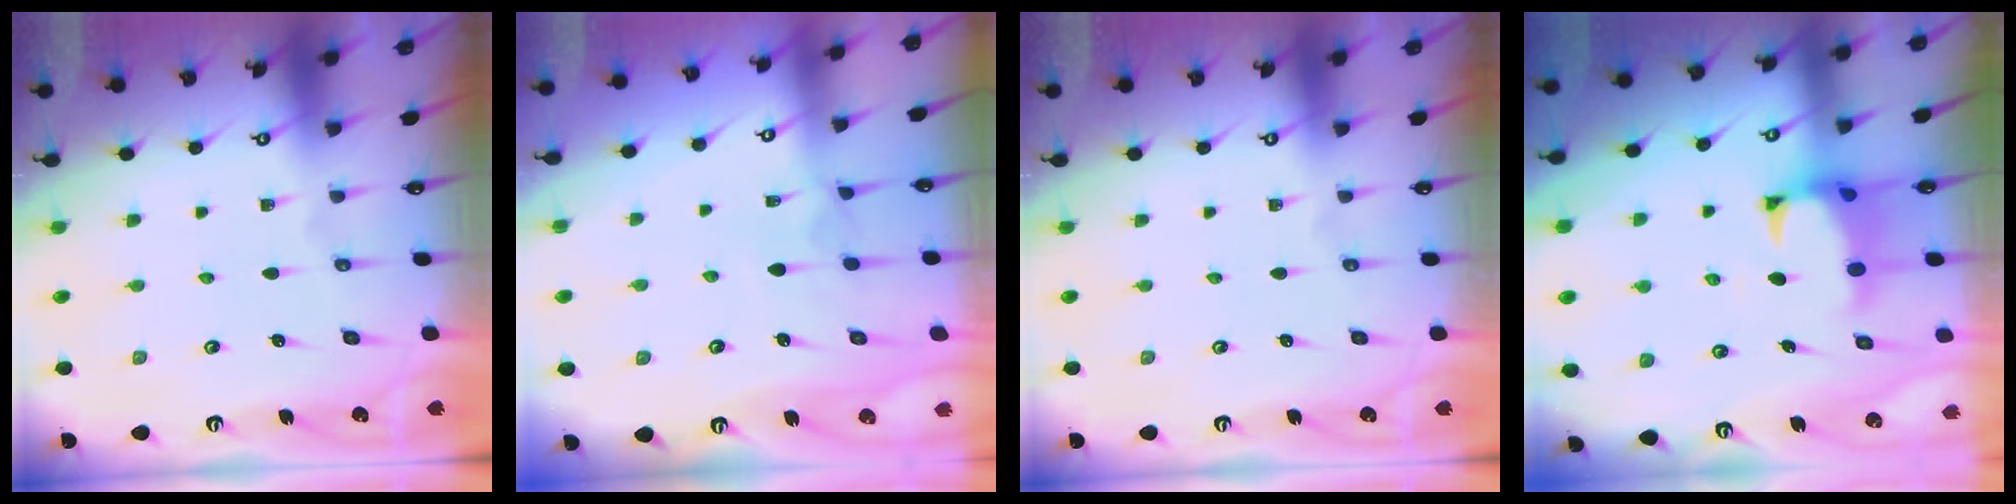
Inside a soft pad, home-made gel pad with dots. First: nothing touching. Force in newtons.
{"total": 1.2, "press": 1.1, "slide": 0.5}
{"total": 0.0}
{"total": 1.0, "press": 0.1, "slide": 1.0}